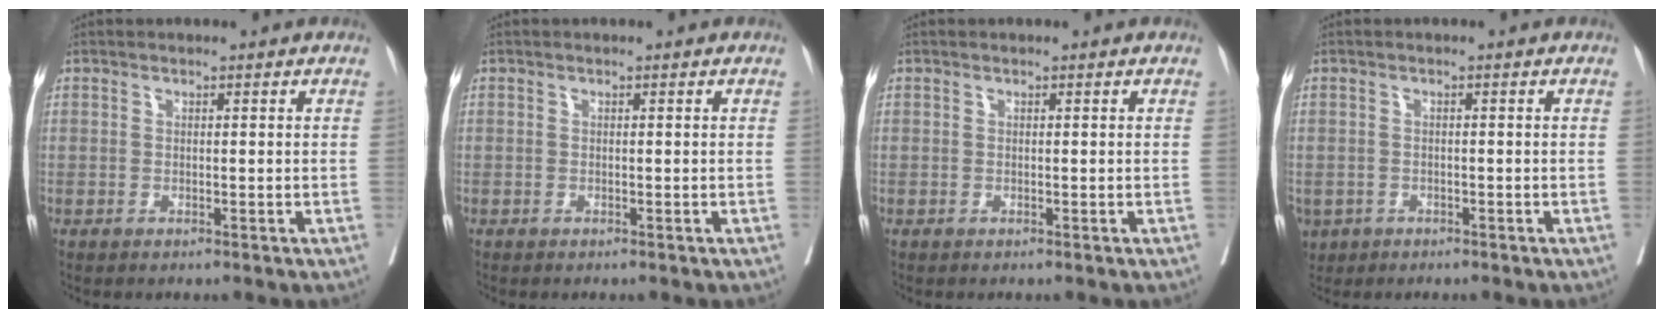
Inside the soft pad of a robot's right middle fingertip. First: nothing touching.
{"total": 0.0}
{"total": 0.0}
{"total": 3.7, "force": [-2.2, 2.8, 0.9], "torque": [-0.015, 0.001, -0.033]}